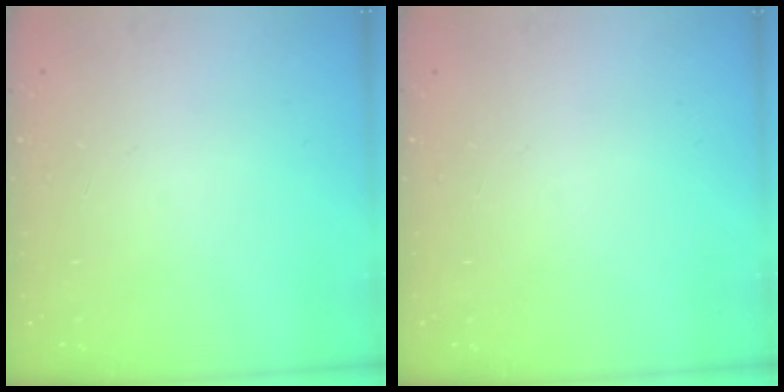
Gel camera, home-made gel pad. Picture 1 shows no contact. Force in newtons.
{"total": 0.0}